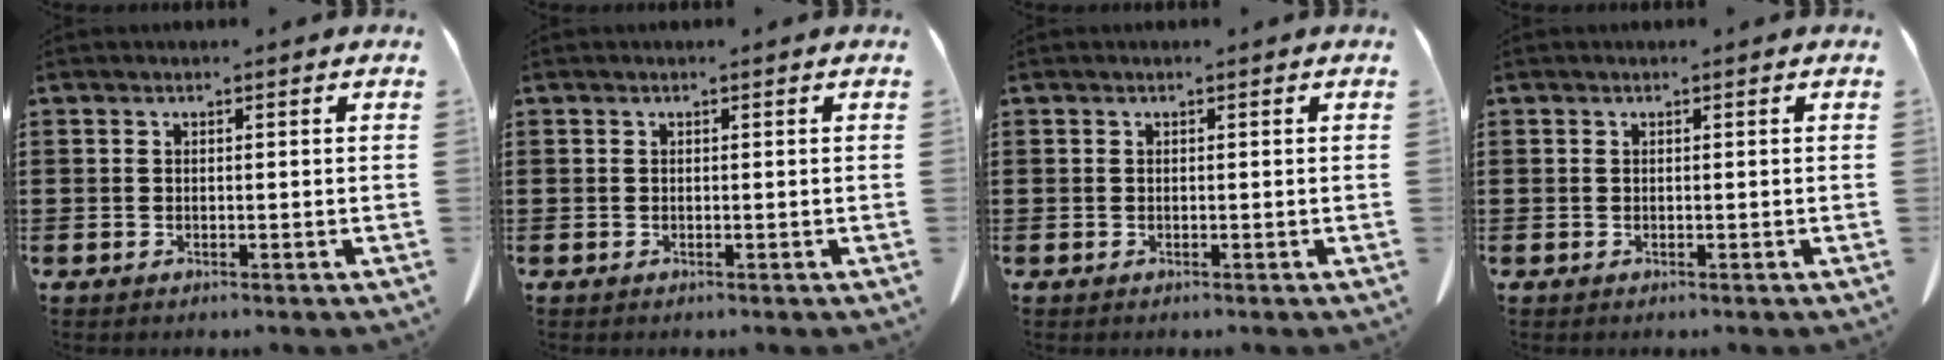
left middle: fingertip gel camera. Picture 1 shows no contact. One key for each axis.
{"total": 0.0}
{"total": 0.0}
{"total": 0.0}